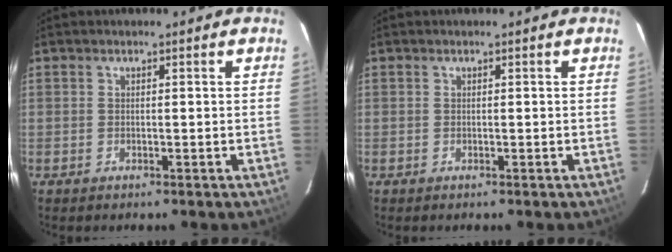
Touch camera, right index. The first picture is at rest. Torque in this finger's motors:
{"motor_torque": [0.00, 0.00, 0.00, 0.00]}